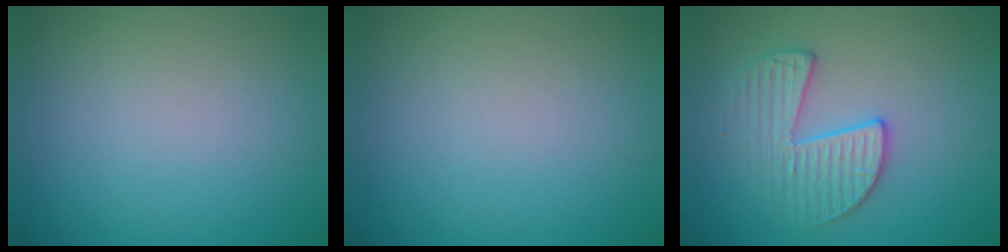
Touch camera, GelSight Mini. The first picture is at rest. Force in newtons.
{"total": 0.0}
{"total": 3.3, "press": 3.1, "slide": 1.1}